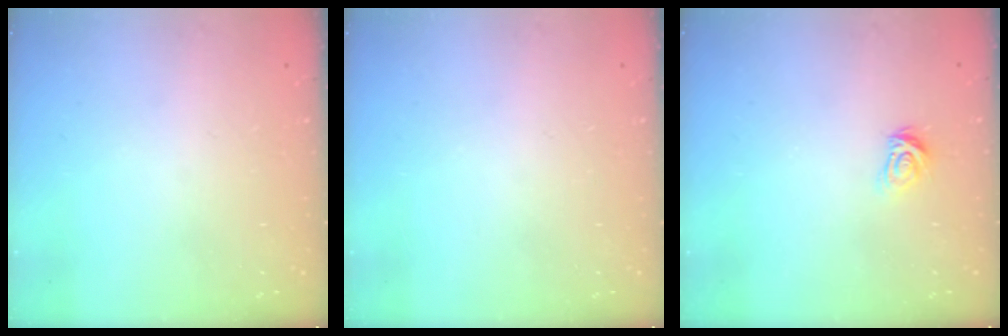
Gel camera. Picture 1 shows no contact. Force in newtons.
{"total": 0.0}
{"total": 4.9, "press": 4.9, "slide": 0.5}